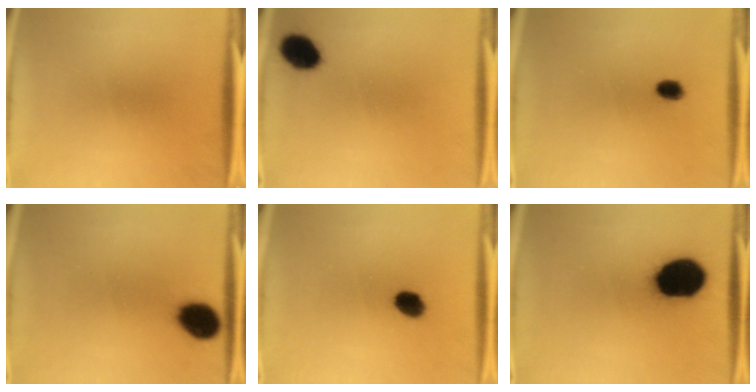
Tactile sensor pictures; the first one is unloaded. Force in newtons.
{"total": 7.5}
{"total": 2.4}
{"total": 7.8}
{"total": 5.3}
{"total": 17.6}